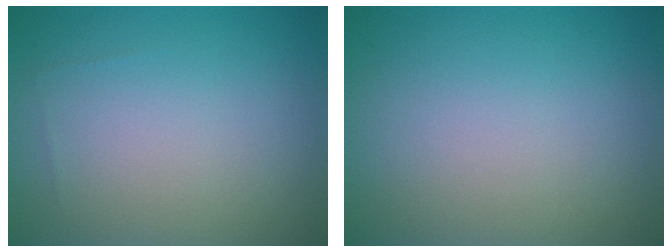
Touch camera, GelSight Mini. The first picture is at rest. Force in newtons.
{"total": 0.0}